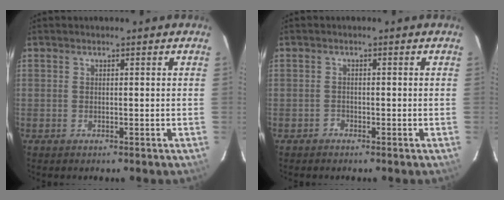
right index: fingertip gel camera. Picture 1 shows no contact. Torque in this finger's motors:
{"motor_torque": [-0.14, 0.01, -0.24, -0.10]}